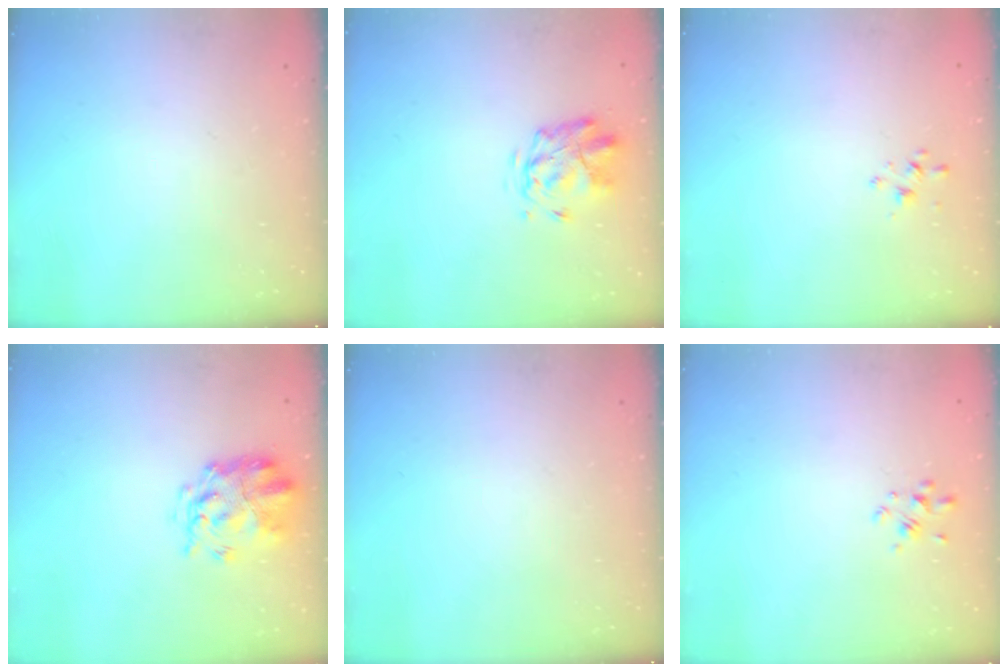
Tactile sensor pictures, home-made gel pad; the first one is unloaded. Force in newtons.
{"total": 2.9, "press": 2.5, "slide": 1.4}
{"total": 1.8, "press": 1.7, "slide": 0.4}
{"total": 4.5, "press": 4.3, "slide": 1.5}
{"total": 0.0}
{"total": 2.2, "press": 2.0, "slide": 1.0}